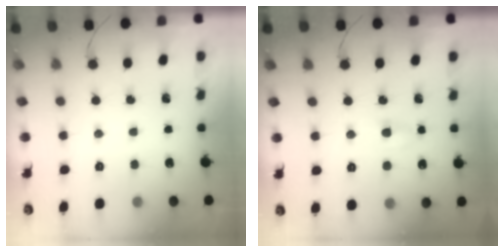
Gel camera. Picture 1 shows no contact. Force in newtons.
{"total": 2.8, "press": 2.6, "slide": 1.0}